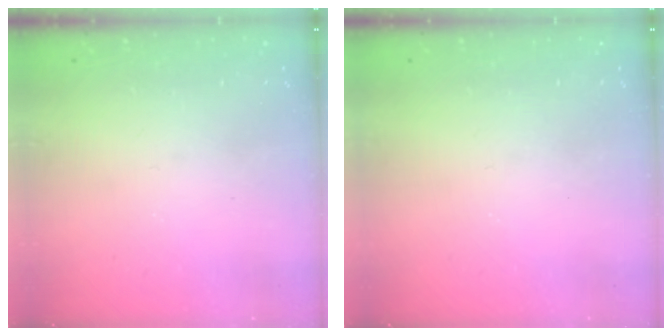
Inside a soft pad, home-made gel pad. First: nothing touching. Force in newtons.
{"total": 0.0}